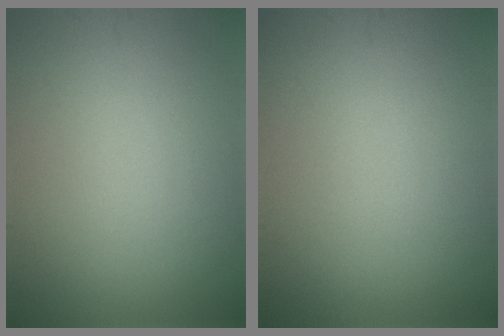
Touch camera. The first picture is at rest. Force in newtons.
{"total": 0.0}